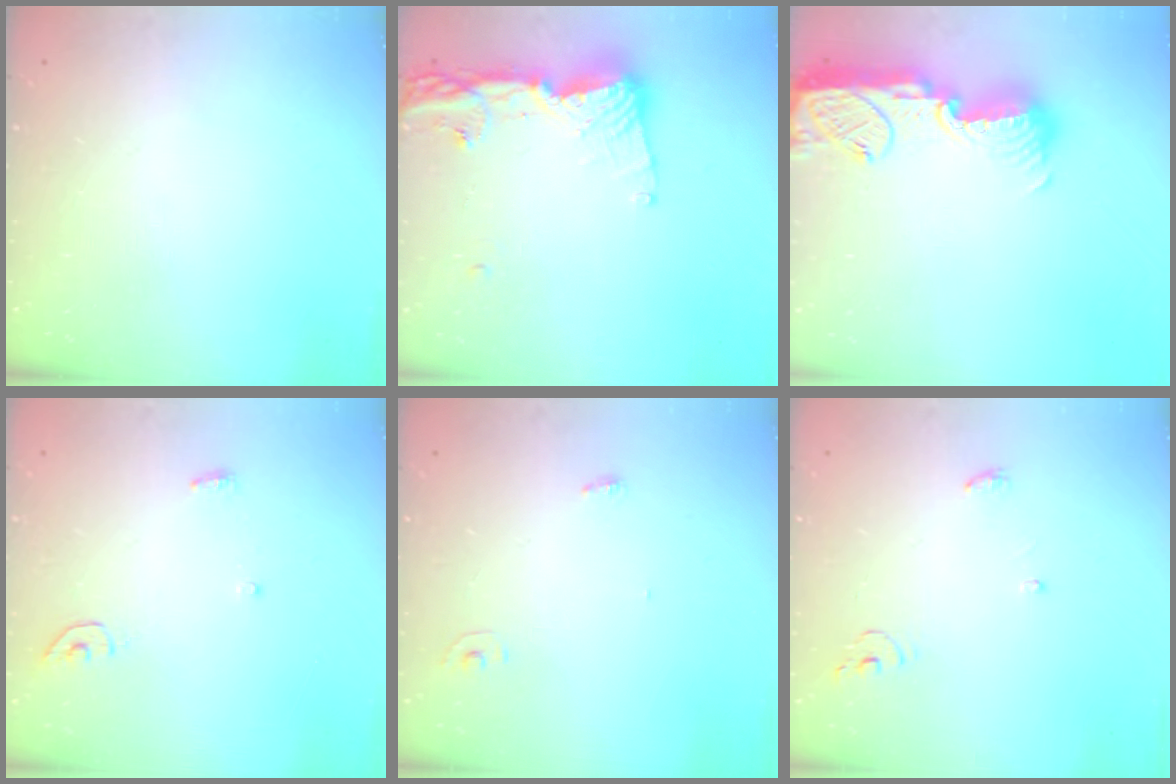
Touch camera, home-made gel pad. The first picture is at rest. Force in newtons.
{"total": 14.5, "press": 14.4, "slide": 1.7}
{"total": 14.9, "press": 14.9, "slide": 1.0}
{"total": 3.8, "press": 3.7, "slide": 0.3}
{"total": 2.8, "press": 2.8, "slide": 0.1}
{"total": 4.2, "press": 4.1, "slide": 0.3}